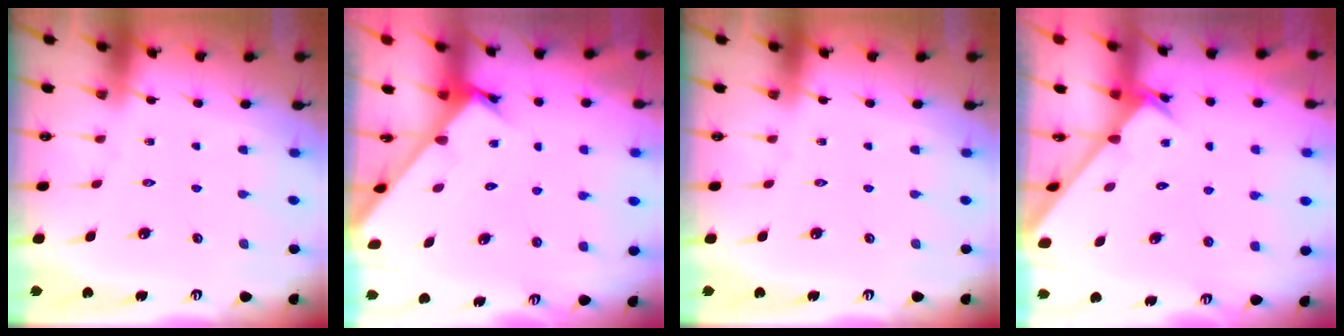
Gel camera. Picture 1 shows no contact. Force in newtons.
{"total": 2.1, "press": 2.1, "slide": 0.2}
{"total": 0.0}
{"total": 2.5, "press": 2.5, "slide": 0.2}